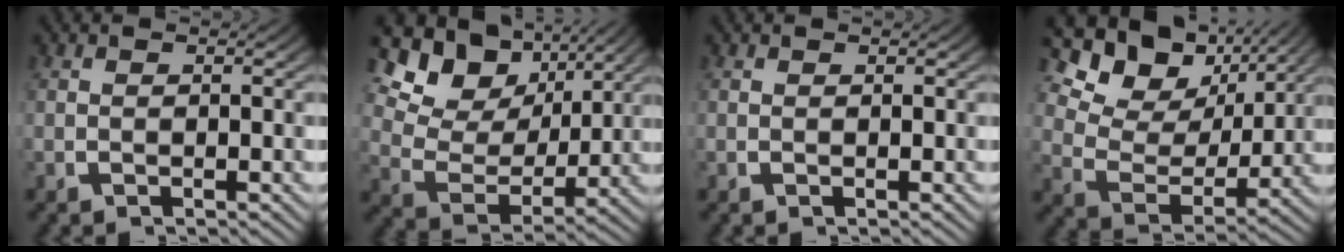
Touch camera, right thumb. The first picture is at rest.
{"total": 9.3, "force": [2.8, 6.4, 6.2], "torque": [-0.126, -0.013, 0.047]}
{"total": 0.0}
{"total": 8.8, "force": [3.4, 5.6, 5.8], "torque": [-0.106, -0.007, 0.053]}